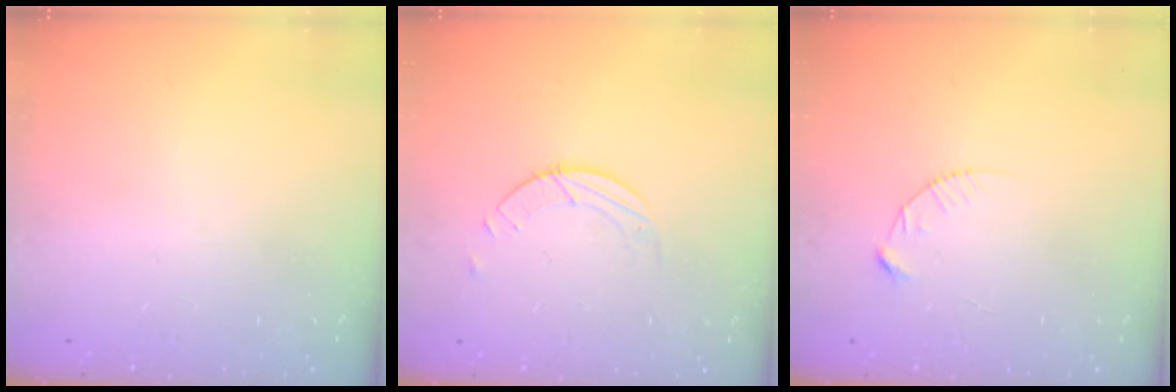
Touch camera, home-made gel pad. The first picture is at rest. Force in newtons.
{"total": 1.5, "press": 1.5, "slide": 0.1}
{"total": 3.7, "press": 3.7, "slide": 0.4}